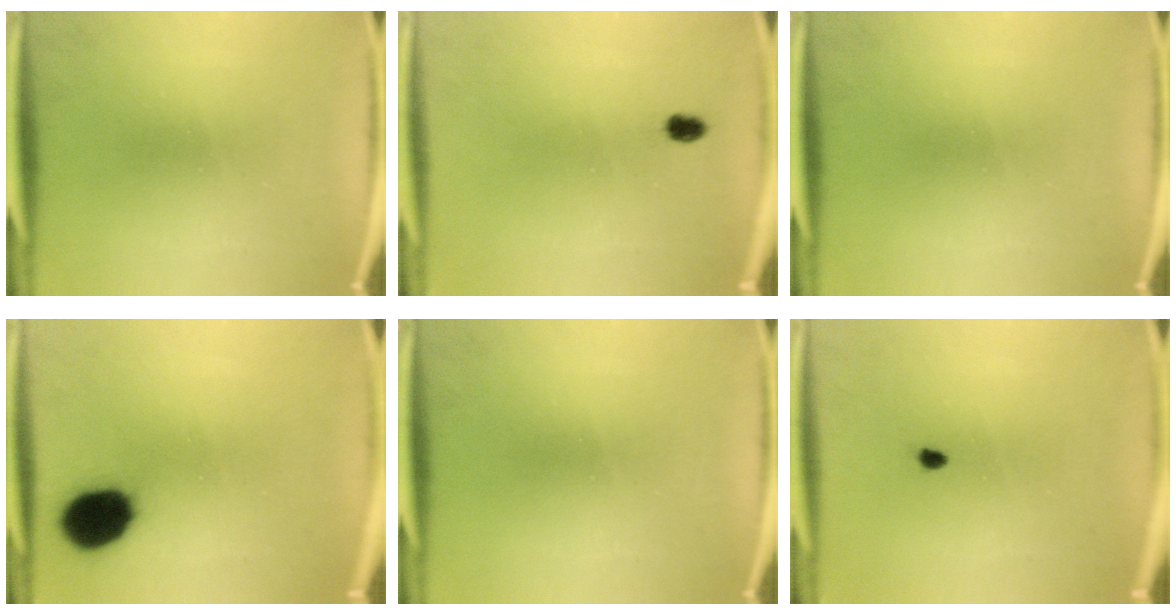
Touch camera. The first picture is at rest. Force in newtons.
{"total": 1.9}
{"total": 0.0}
{"total": 13.0}
{"total": 0.0}
{"total": 0.7}